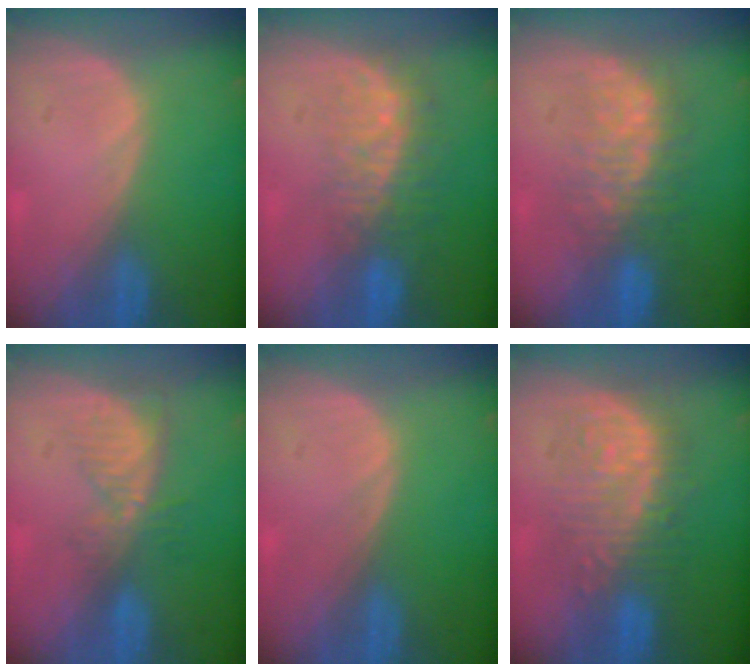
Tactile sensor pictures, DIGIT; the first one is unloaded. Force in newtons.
{"total": 8.3, "press": 7.3, "slide": 3.9}
{"total": 7.8, "press": 7.6, "slide": 2.0}
{"total": 5.3, "press": 4.7, "slide": 2.5}
{"total": 0.0}
{"total": 9.0, "press": 9.0, "slide": 0.6}